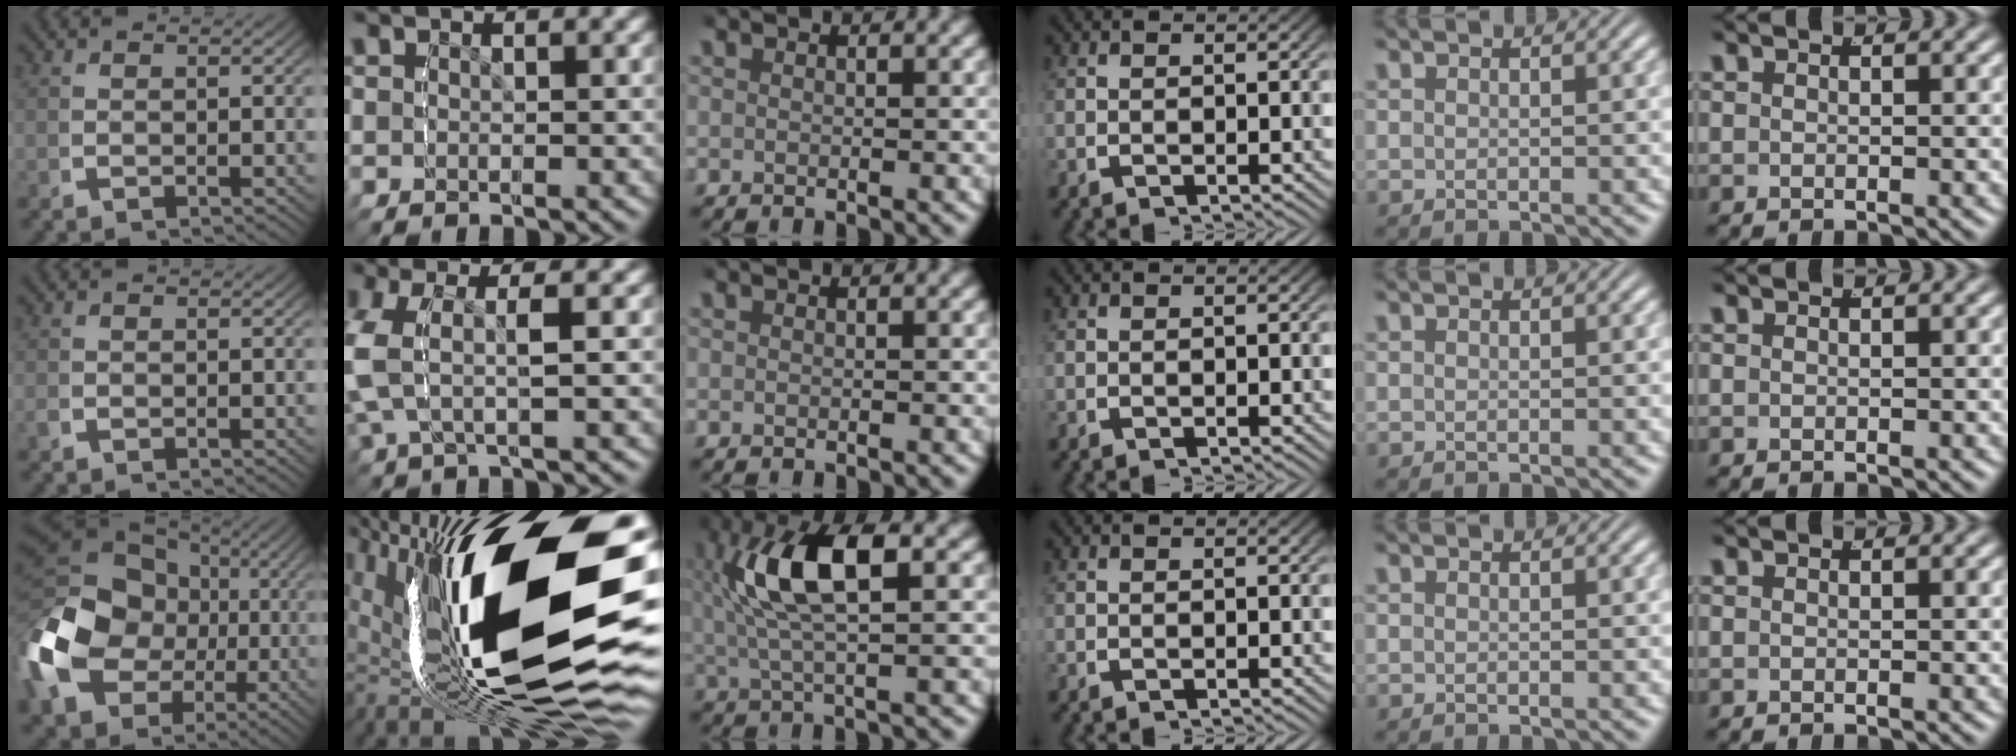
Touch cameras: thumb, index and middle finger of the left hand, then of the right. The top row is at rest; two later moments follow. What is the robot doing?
{"motion": "grasp_and_lifting", "object": "scissors"}